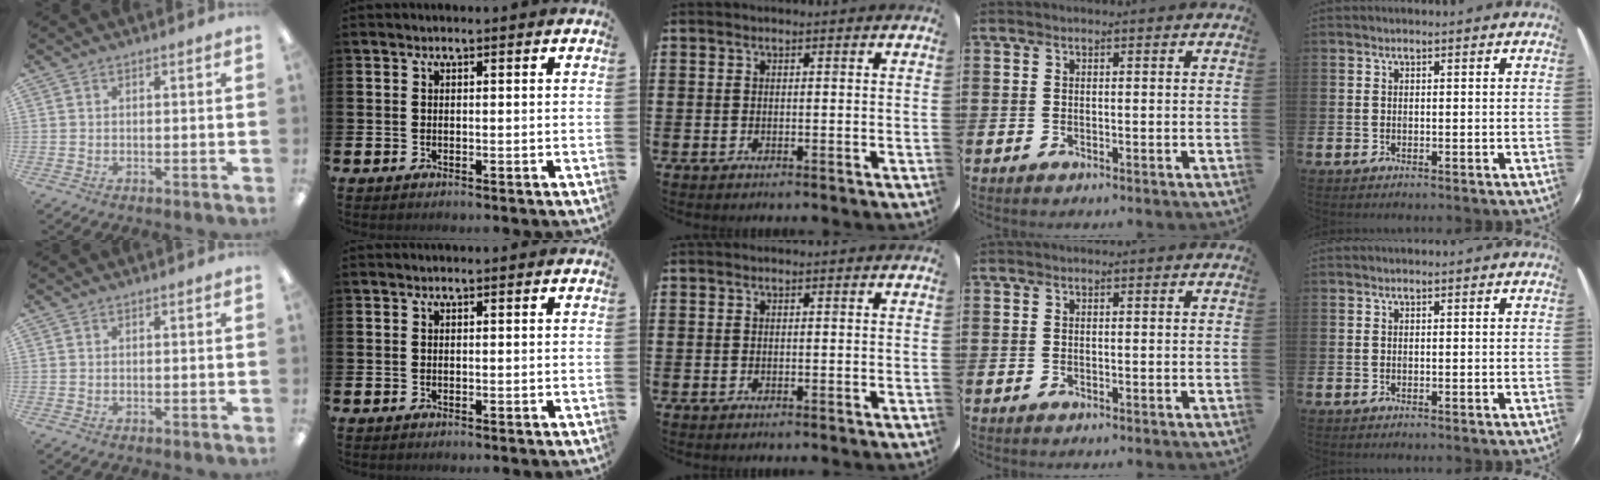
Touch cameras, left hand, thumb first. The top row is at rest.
{}